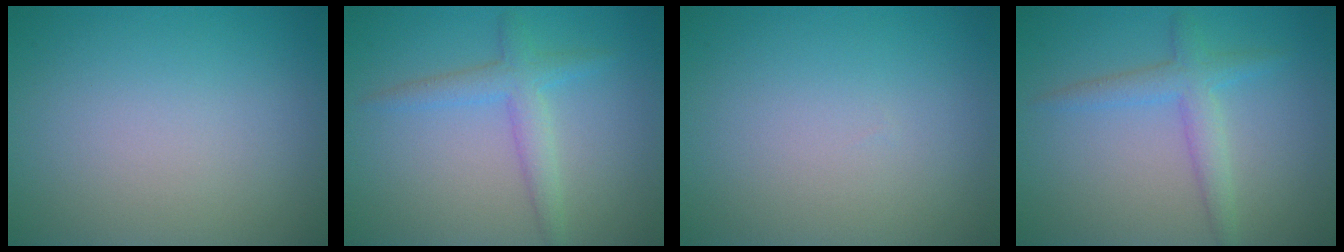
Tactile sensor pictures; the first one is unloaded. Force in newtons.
{"total": 2.7, "press": 2.7, "slide": 0.2}
{"total": 0.0}
{"total": 2.7, "press": 2.7, "slide": 0.2}